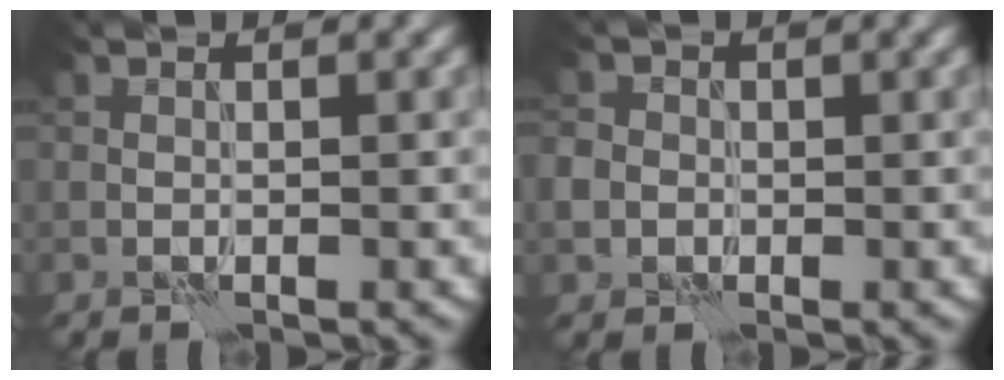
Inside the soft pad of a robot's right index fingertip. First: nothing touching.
{"total": 2.8, "force": [-0.2, 2.6, 0.9], "torque": [-0.009, 0.010, -0.014]}